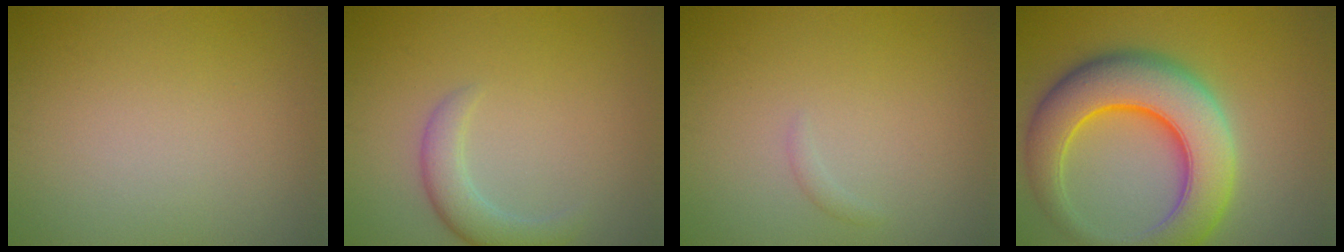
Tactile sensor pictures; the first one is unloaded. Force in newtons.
{"total": 2.9, "press": 2.9, "slide": 0.2}
{"total": 0.6, "press": 0.6, "slide": 0.1}
{"total": 9.9, "press": 9.9, "slide": 0.3}